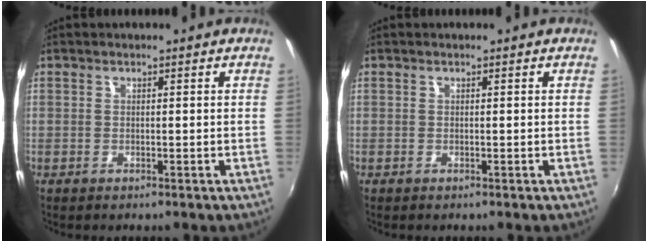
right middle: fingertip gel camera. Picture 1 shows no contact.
{"total": 0.0}